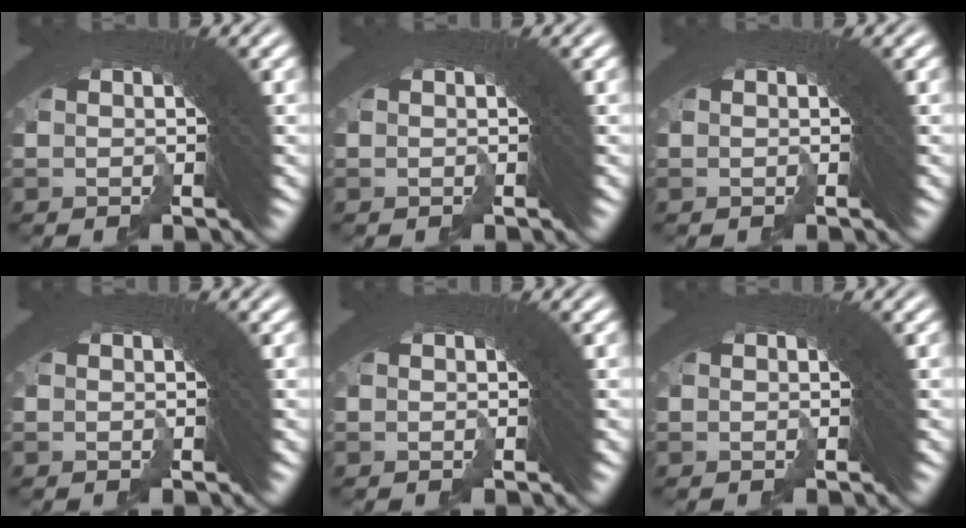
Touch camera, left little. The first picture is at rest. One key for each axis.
{"total": 0.0}
{"total": 0.0}
{"total": 0.0}
{"total": 0.0}
{"total": 0.0}